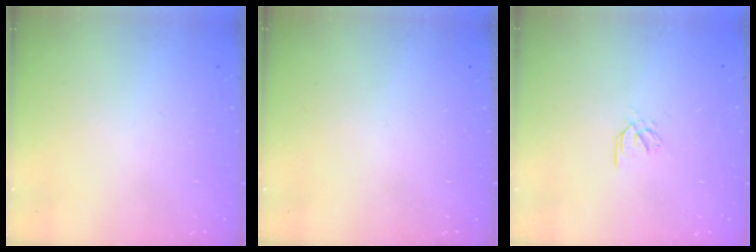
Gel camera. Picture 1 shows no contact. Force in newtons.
{"total": 0.0}
{"total": 2.6, "press": 2.5, "slide": 0.6}